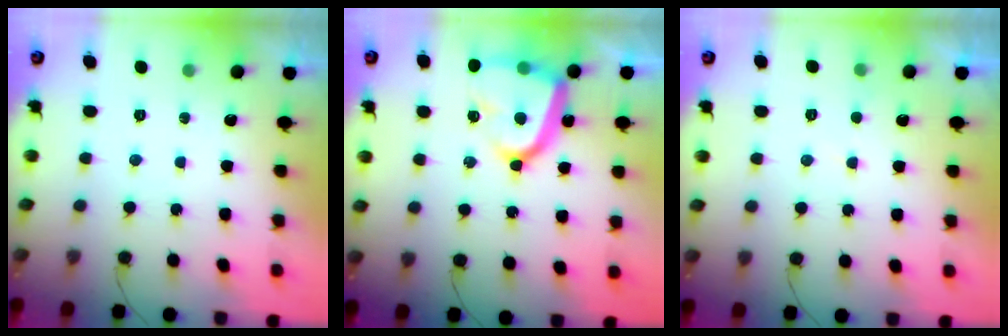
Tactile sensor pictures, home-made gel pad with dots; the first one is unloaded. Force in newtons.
{"total": 18.0, "press": 17.9, "slide": 1.6}
{"total": 1.7, "press": 1.6, "slide": 0.2}